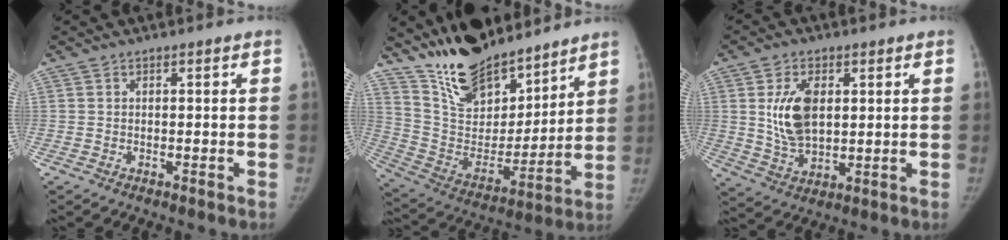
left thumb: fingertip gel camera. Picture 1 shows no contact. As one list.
[{"total": 20.9, "force": [16.9, 8.6, 8.8], "torque": [-0.111, -0.101, 0.301]}, {"total": 10.2, "force": [2.3, 6.2, 7.7], "torque": [-0.126, -0.014, 0.051]}]